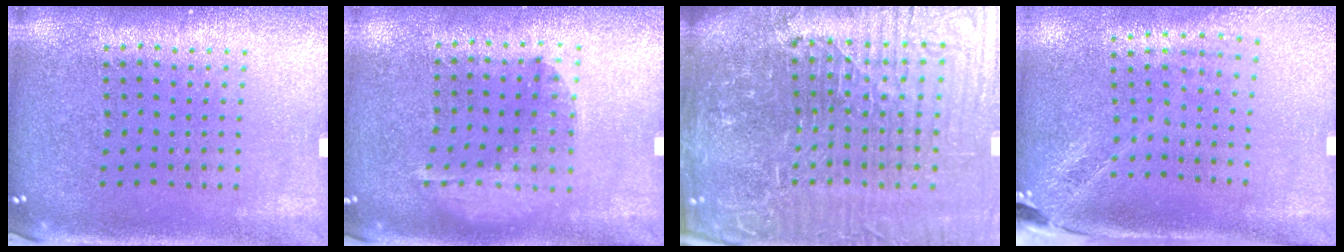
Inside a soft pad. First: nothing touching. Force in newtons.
{"total": 1.0, "press": 1.0, "slide": 0.3}
{"total": 7.8, "press": 7.0, "slide": 3.5}
{"total": 1.8, "press": 1.5, "slide": 1.1}